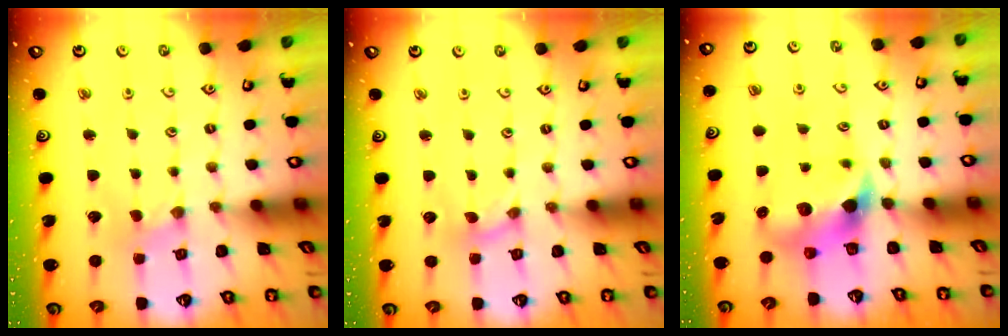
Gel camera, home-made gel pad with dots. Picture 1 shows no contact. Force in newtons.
{"total": 0.0}
{"total": 8.4, "press": 8.3, "slide": 1.1}